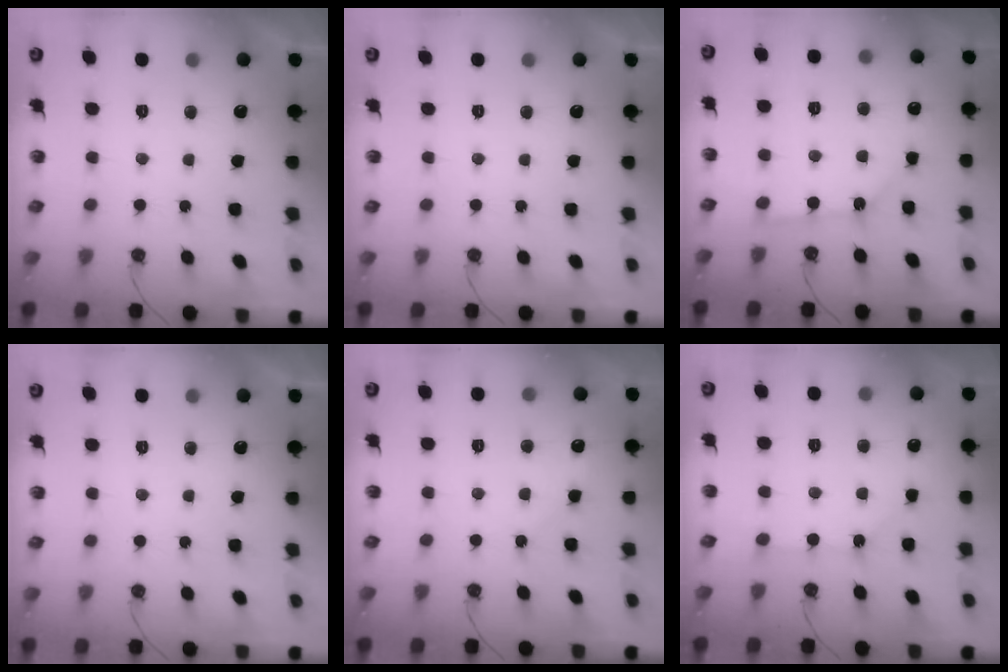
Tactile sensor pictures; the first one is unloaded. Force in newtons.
{"total": 0.0}
{"total": 2.8, "press": 2.8, "slide": 0.1}
{"total": 0.0}
{"total": 3.7, "press": 3.7, "slide": 0.5}
{"total": 0.9, "press": 0.8, "slide": 0.2}